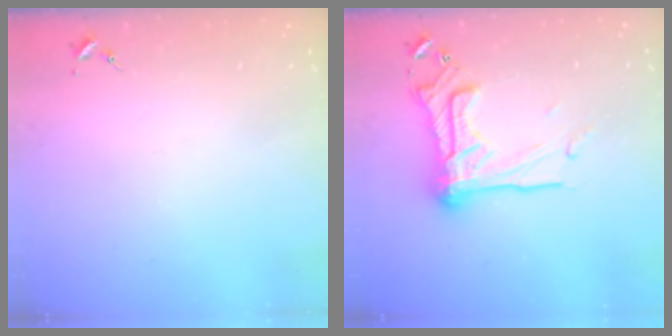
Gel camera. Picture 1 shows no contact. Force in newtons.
{"total": 20.9, "press": 20.8, "slide": 2.0}